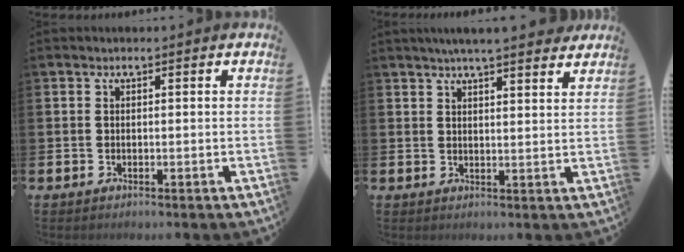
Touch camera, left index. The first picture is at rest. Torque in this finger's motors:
{"motor_torque": [0.28, -0.45, 1.05, 0.21]}